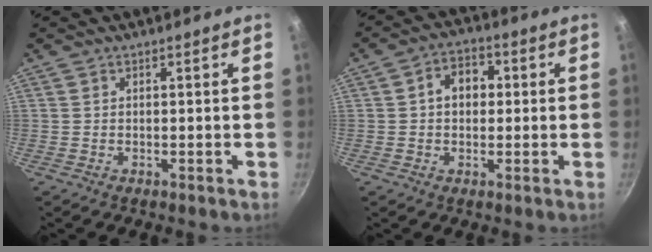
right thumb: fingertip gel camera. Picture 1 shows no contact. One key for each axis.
{"total": 6.4, "fx": 0.7, "fy": 4.9, "fz": 4.1, "tx": -0.033, "ty": 0.015, "tz": 0.002}